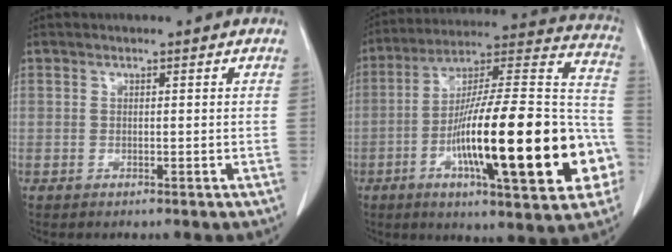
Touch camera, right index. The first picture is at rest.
{"total": 29.5, "force": [-8.4, 4.7, 27.9], "torque": [-0.378, 0.003, -0.133]}